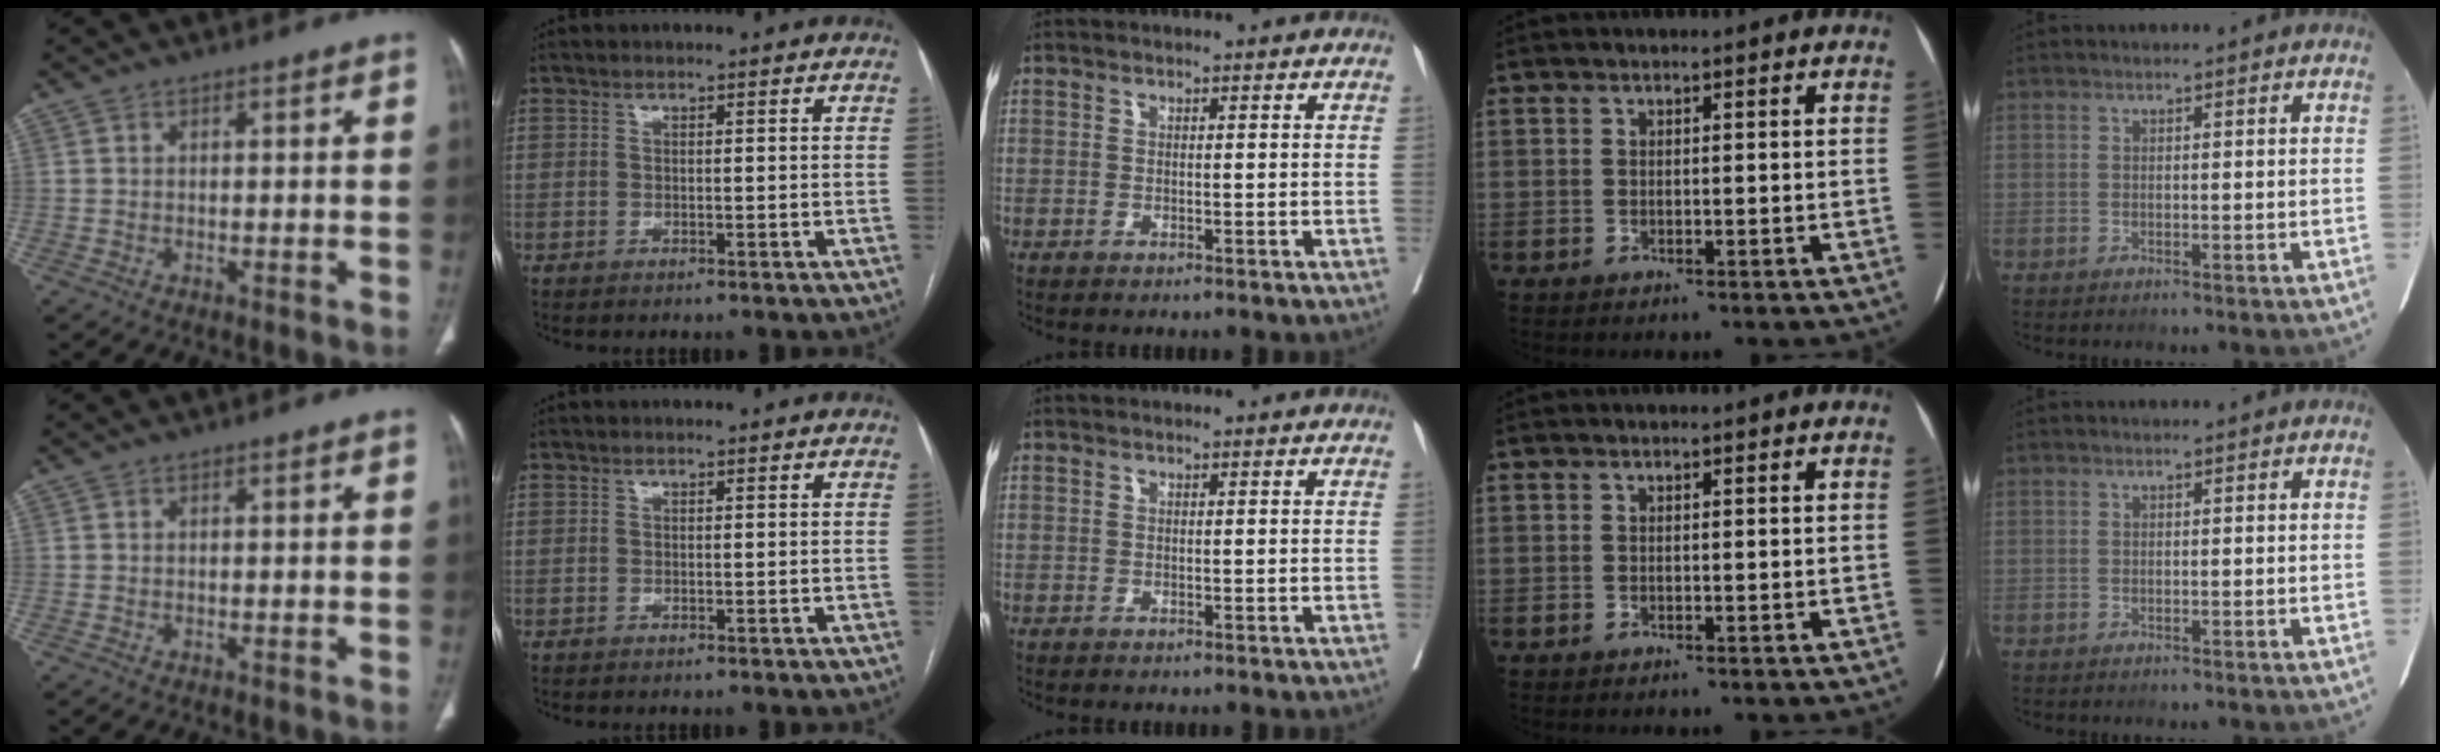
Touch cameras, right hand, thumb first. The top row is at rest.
{}